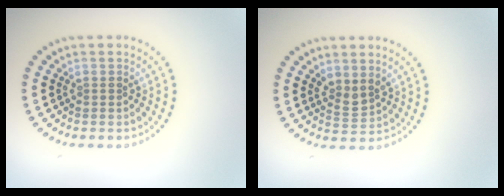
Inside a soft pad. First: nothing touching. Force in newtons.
{"total": 1.8, "press": 1.4, "slide": 1.2}